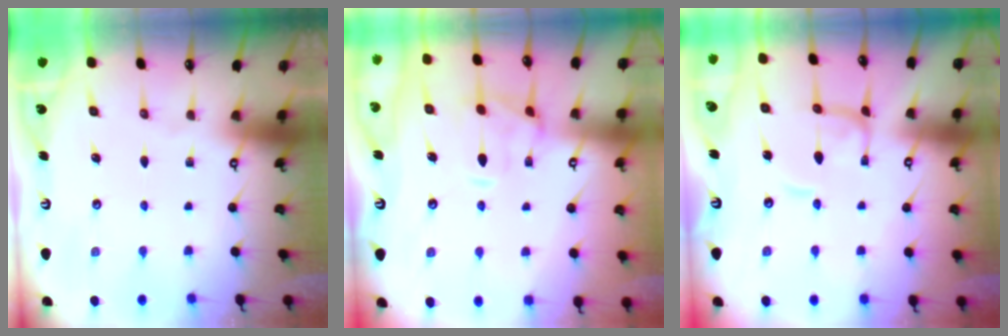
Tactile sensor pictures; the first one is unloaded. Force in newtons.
{"total": 3.6, "press": 3.3, "slide": 1.3}
{"total": 0.7, "press": 0.7, "slide": 0.3}